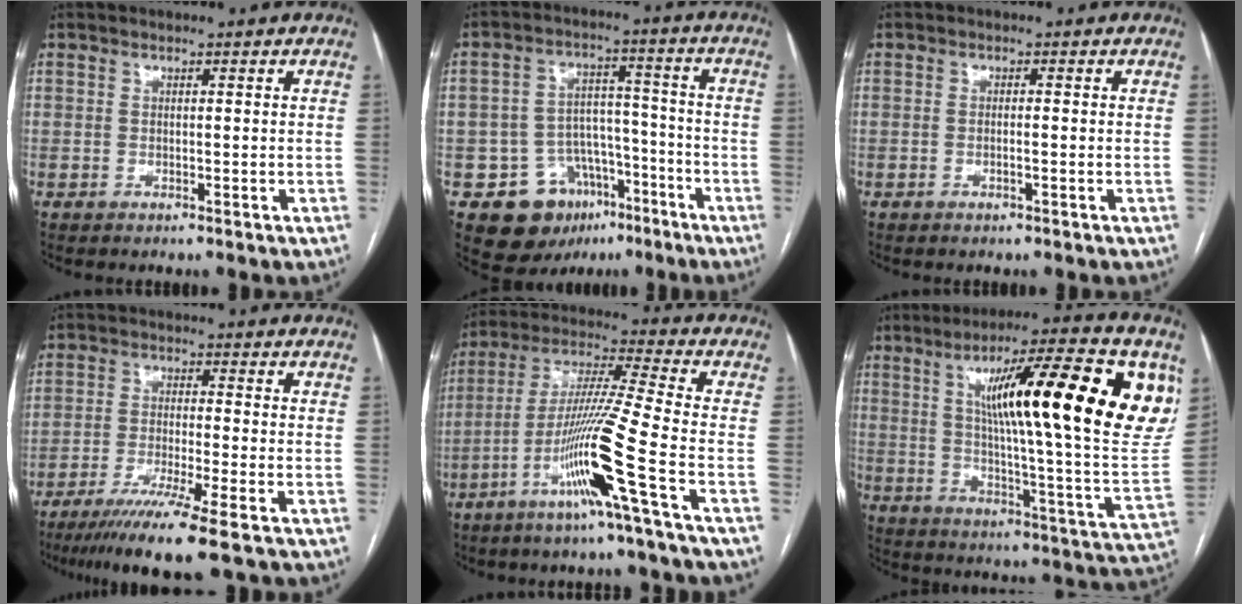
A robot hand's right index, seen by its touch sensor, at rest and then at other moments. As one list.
[{"total": 11.8, "force": [-6.6, 8.8, 4.3], "torque": [-0.055, 0.047, -0.089]}, {"total": 0.9, "force": [-0.3, 0.0, 0.9], "torque": [-0.017, 0.000, -0.005]}, {"total": 10.3, "force": [-7.4, -1.9, 6.8], "torque": [-0.108, -0.033, -0.120]}, {"total": 13.6, "force": [-5.9, -2.4, 12.0], "torque": [-0.232, -0.011, -0.116]}, {"total": 27.0, "force": [10.1, 2.3, 25.0], "torque": [-0.321, 0.017, 0.147]}]